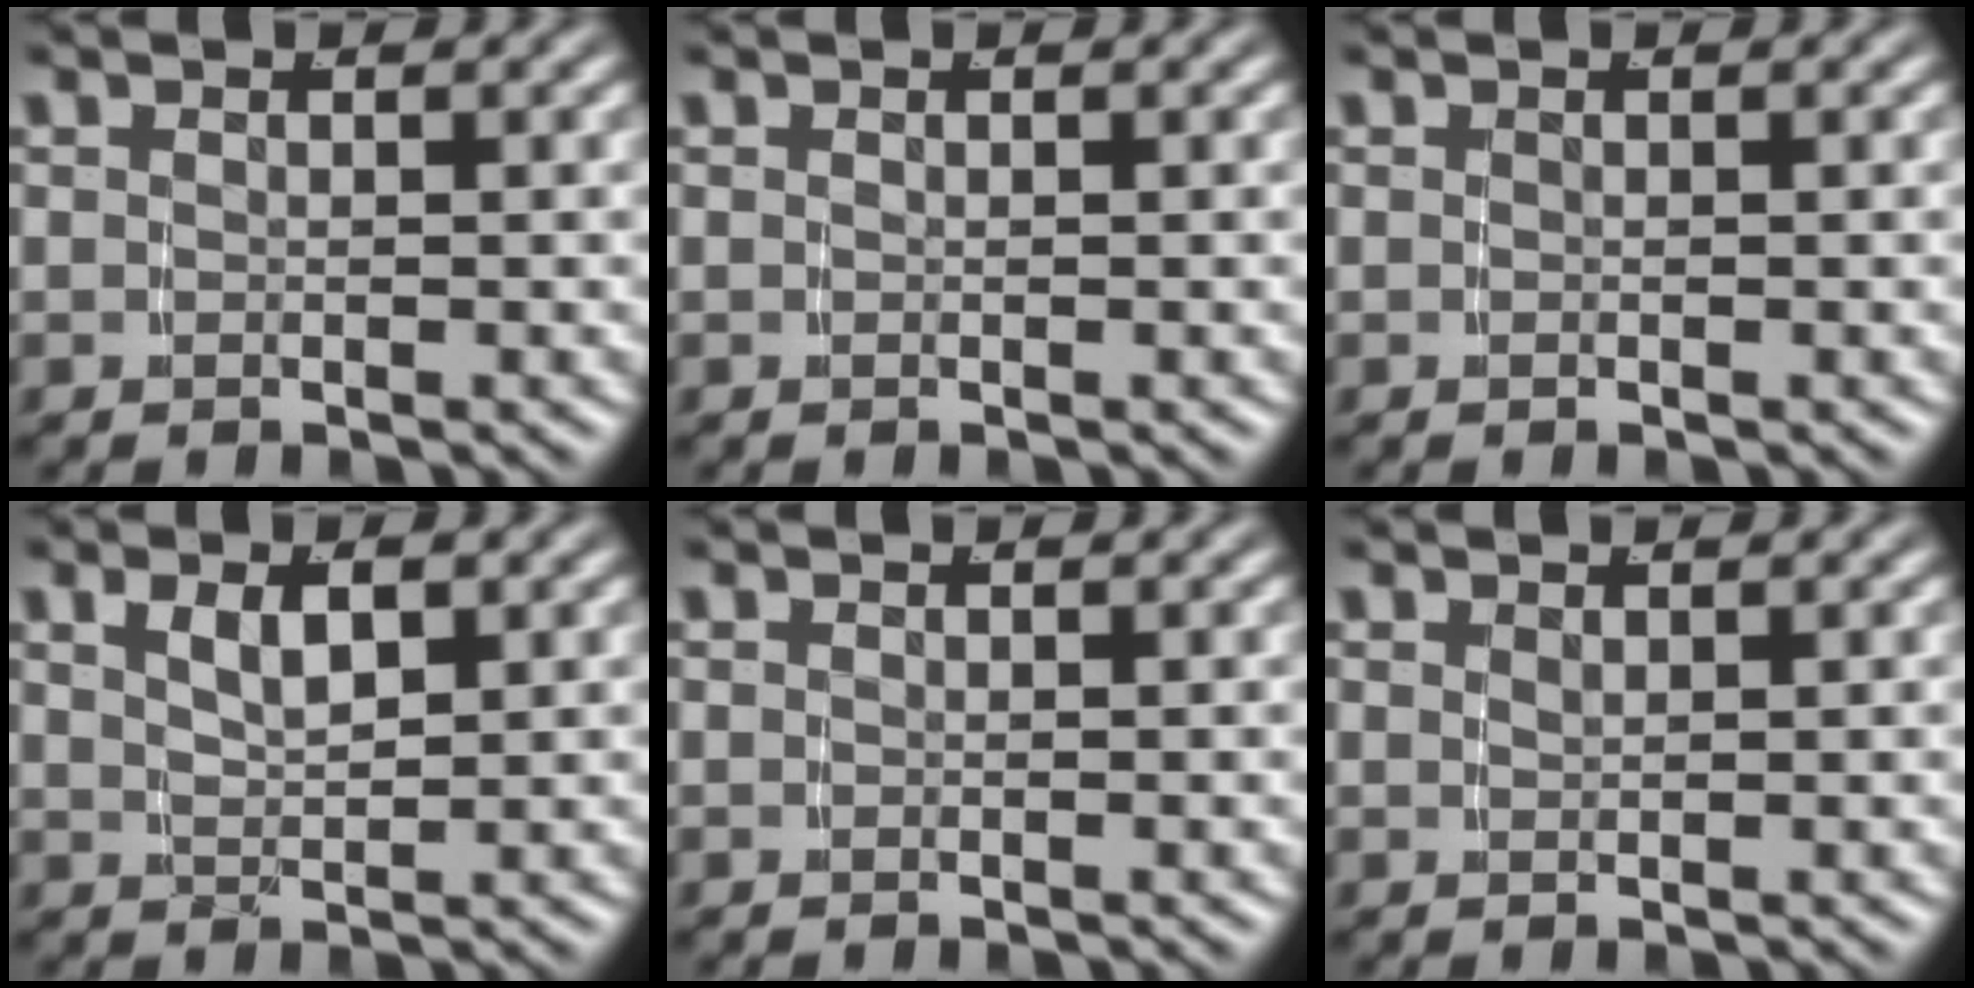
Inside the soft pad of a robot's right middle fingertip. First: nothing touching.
{"total": 0.0}
{"total": 0.0}
{"total": 2.5, "force": [0.9, 0.8, 2.3], "torque": [-0.032, -0.005, 0.026]}
{"total": 0.0}
{"total": 0.9, "force": [0.5, -0.7, 0.0], "torque": [0.004, -0.002, 0.015]}